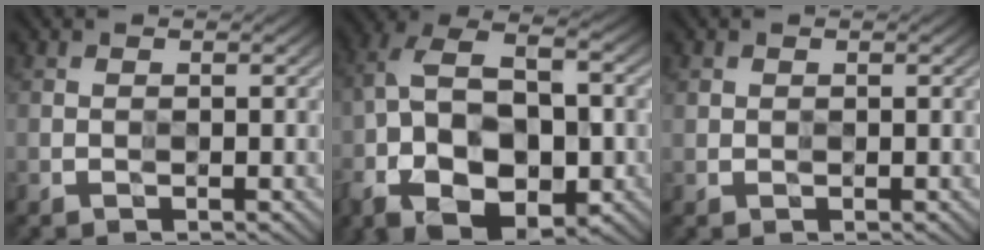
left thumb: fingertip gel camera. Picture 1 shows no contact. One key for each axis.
{"total": 15.3, "fx": -4.0, "fy": 9.1, "fz": 11.6, "tx": -0.241, "ty": -0.007, "tz": -0.063}
{"total": 0.7, "fx": 0.3, "fy": 0.6, "fz": 0.2, "tx": -0.003, "ty": -0.003, "tz": 0.009}